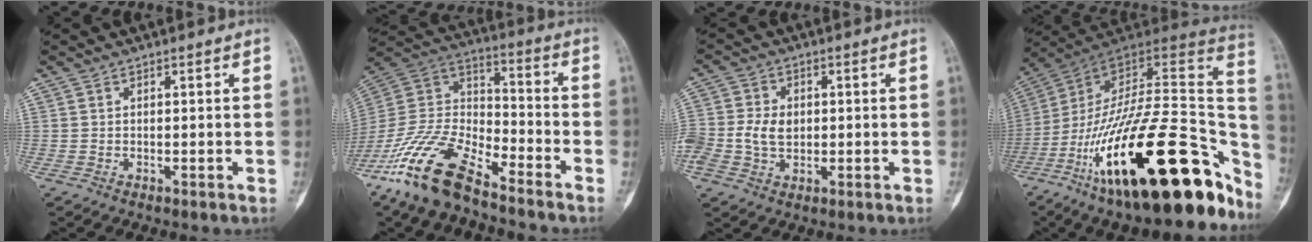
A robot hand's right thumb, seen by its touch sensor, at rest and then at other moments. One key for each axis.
{"total": 18.4, "fx": -13.2, "fy": 6.8, "fz": 10.9, "tx": -0.216, "ty": 0.065, "tz": -0.254}
{"total": 8.1, "fx": -0.3, "fy": 6.1, "fz": 5.3, "tx": -0.107, "ty": 0.009, "tz": -0.002}
{"total": 38.2, "fx": -16.6, "fy": 13.9, "fz": 31.4, "tx": -0.408, "ty": 0.062, "tz": -0.261}